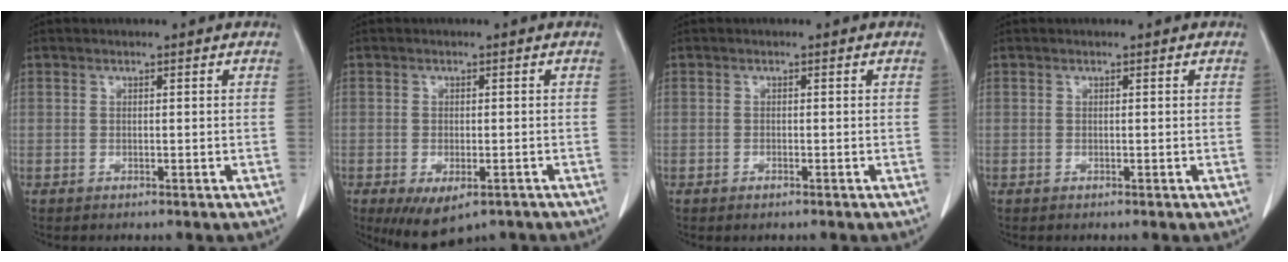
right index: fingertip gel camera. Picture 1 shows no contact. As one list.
[{"total": 7.4, "force": [-4.7, 3.4, 4.7], "torque": [-0.071, -0.011, -0.067]}, {"total": 0.7, "force": [-0.5, 0.2, 0.4], "torque": [-0.010, -0.001, -0.004]}, {"total": 0.0}]